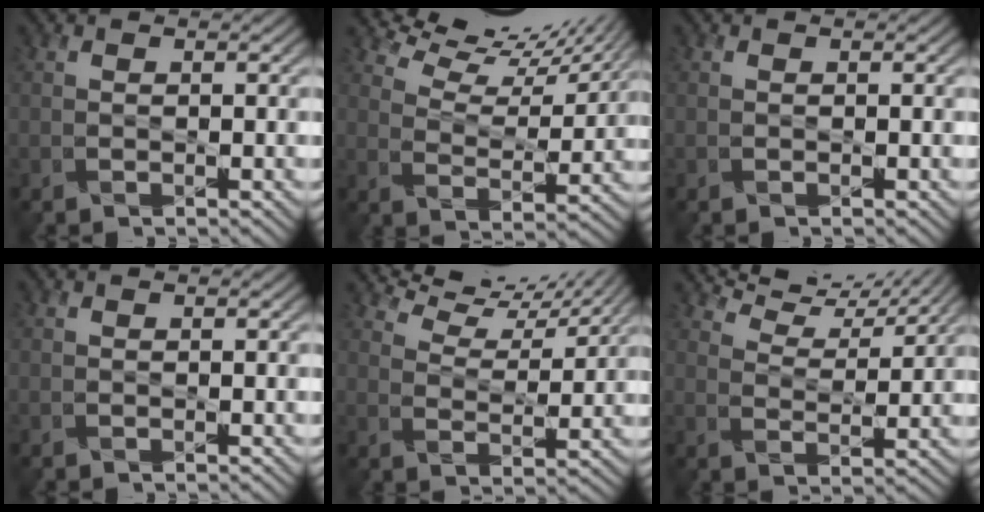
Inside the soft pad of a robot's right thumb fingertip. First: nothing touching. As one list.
[{"total": 11.4, "force": [10.1, 2.8, 4.4], "torque": [-0.091, -0.005, 0.149]}, {"total": 0.0}, {"total": 0.0}, {"total": 8.2, "force": [7.6, 1.7, 2.6], "torque": [-0.060, 0.002, 0.123]}, {"total": 7.5, "force": [7.1, 1.3, 2.1], "torque": [-0.055, 0.001, 0.118]}]